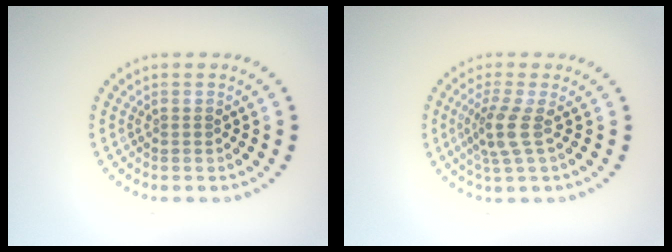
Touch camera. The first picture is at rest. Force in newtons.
{"total": 2.7, "press": 2.1, "slide": 1.7}